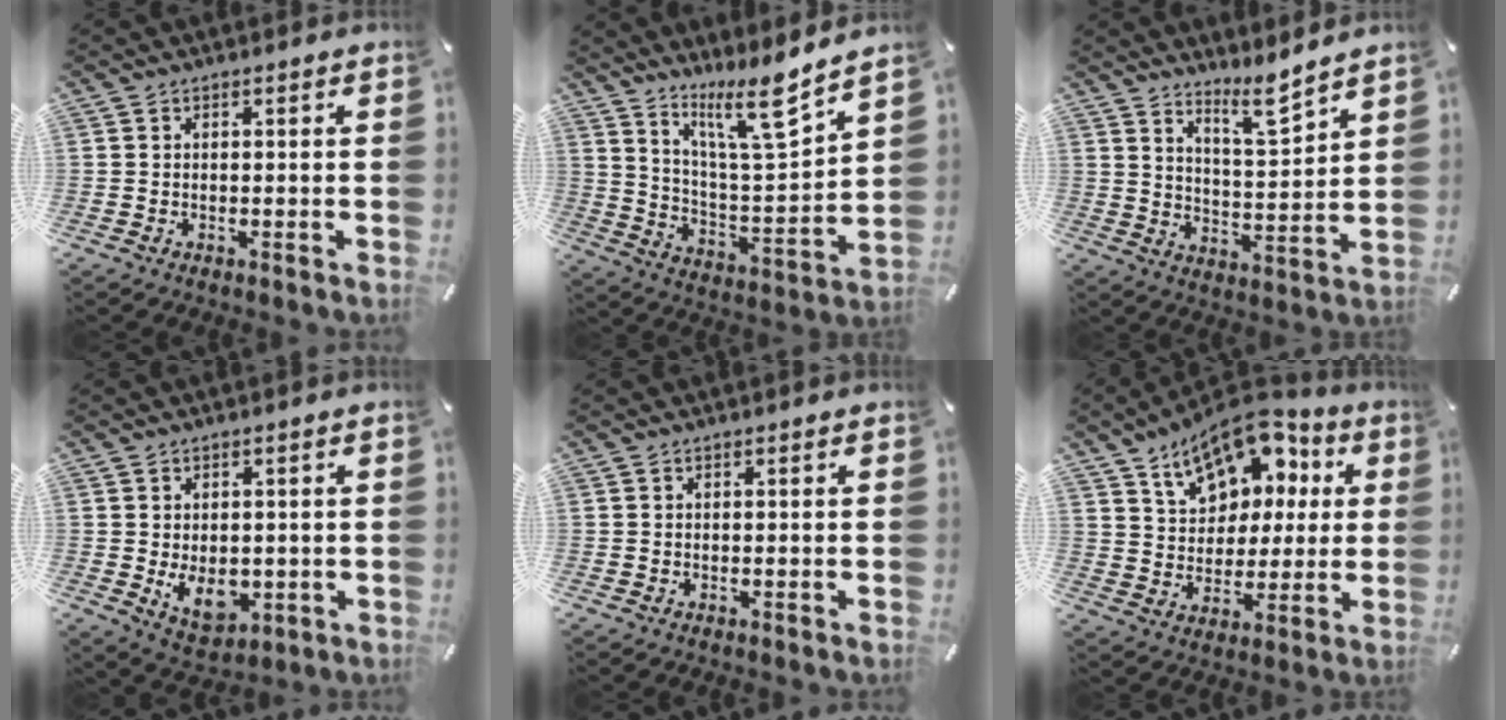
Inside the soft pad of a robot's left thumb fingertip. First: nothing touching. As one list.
[{"total": 14.2, "force": [11.0, 2.4, 8.6], "torque": [-0.160, -0.068, 0.182]}, {"total": 8.8, "force": [7.6, 1.5, 4.3], "torque": [-0.068, -0.057, 0.129]}, {"total": 7.8, "force": [-1.2, 5.6, 5.4], "torque": [-0.080, -0.007, -0.022]}, {"total": 0.0}, {"total": 13.9, "force": [8.3, 9.5, 5.9], "torque": [-0.104, -0.049, 0.152]}]